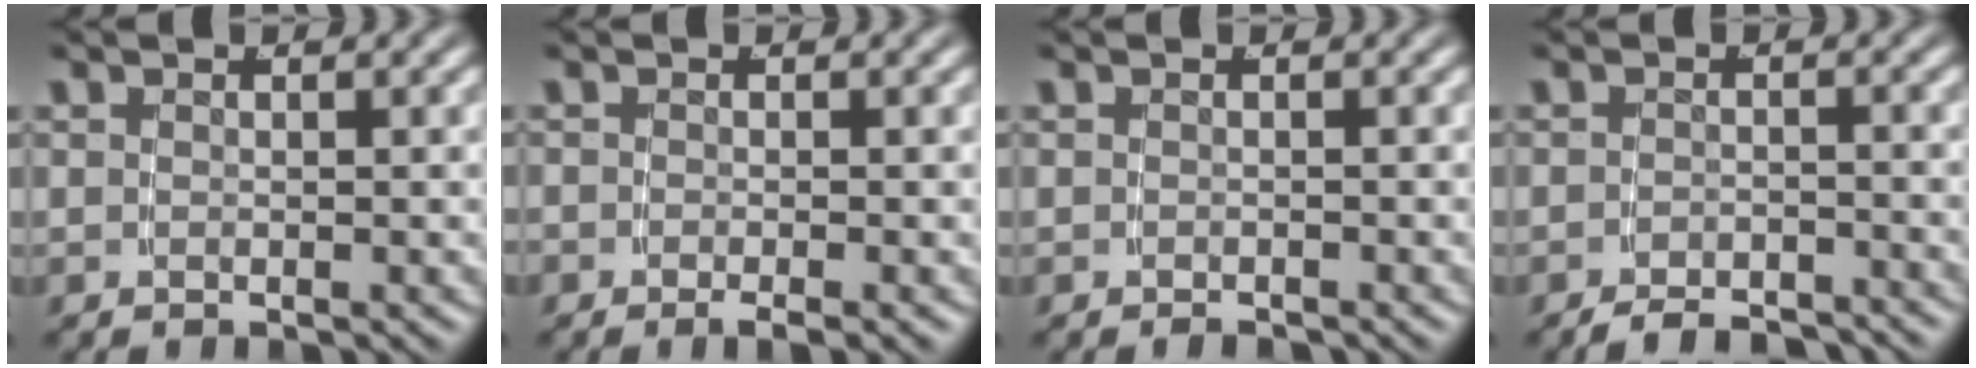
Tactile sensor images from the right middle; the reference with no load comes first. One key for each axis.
{"total": 1.6, "fx": -1.3, "fy": 0.4, "fz": 0.9, "tx": -0.008, "ty": 0.000, "tz": -0.025}
{"total": 1.0, "fx": -1.0, "fy": -0.1, "fz": 0.0, "tx": -0.004, "ty": -0.008, "tz": -0.012}
{"total": 3.7, "fx": -3.6, "fy": 0.4, "fz": 0.5, "tx": -0.004, "ty": -0.010, "tz": -0.058}